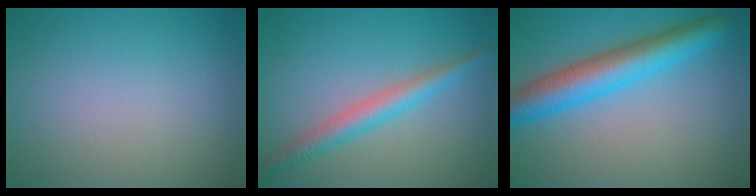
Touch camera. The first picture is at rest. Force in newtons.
{"total": 3.2, "press": 3.2, "slide": 0.2}
{"total": 6.7, "press": 6.7, "slide": 0.2}